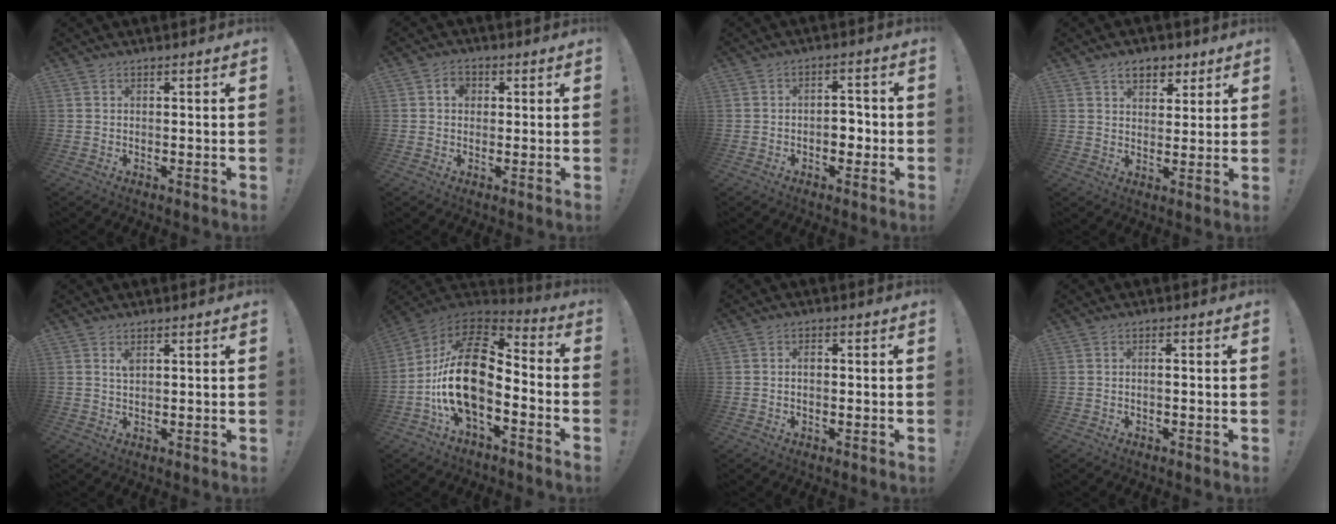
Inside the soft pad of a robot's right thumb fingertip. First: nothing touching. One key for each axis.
{"total": 3.5, "fx": 0.5, "fy": 2.8, "fz": 2.1, "tx": -0.024, "ty": 0.003, "tz": 0.004}
{"total": 5.1, "fx": -1.5, "fy": 3.4, "fz": 3.4, "tx": -0.042, "ty": 0.012, "tz": -0.029}
{"total": 7.3, "fx": 4.2, "fy": 4.8, "fz": 3.5, "tx": -0.043, "ty": -0.013, "tz": 0.076}
{"total": 1.7, "fx": 1.0, "fy": 0.6, "fz": 1.3, "tx": -0.014, "ty": -0.005, "tz": 0.015}
{"total": 20.6, "fx": -3.5, "fy": 10.9, "fz": 17.2, "tx": -0.331, "ty": 0.021, "tz": -0.057}
{"total": 1.6, "fx": 0.0, "fy": 0.9, "fz": 1.3, "tx": -0.009, "ty": 0.000, "tz": -0.005}
{"total": 0.9, "fx": -0.4, "fy": -0.1, "fz": 0.8, "tx": -0.016, "ty": 0.001, "tz": -0.007}